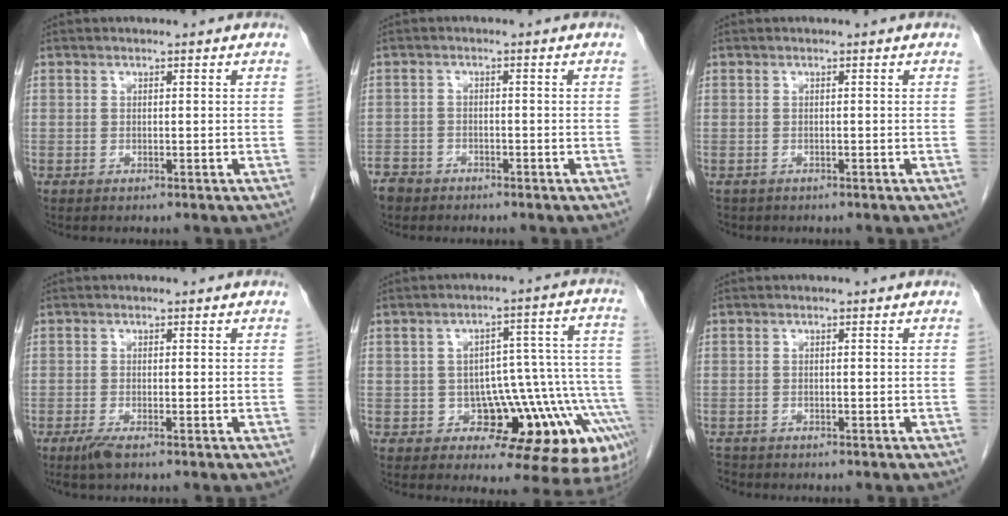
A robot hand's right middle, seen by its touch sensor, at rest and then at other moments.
{"total": 3.9, "force": [-3.3, 2.2, 0.1], "torque": [-0.006, 0.003, -0.064]}
{"total": 1.5, "force": [-1.2, 0.9, 0.2], "torque": [-0.009, -0.001, -0.014]}
{"total": 2.1, "force": [-1.5, 0.2, 1.5], "torque": [-0.036, -0.006, -0.030]}
{"total": 13.8, "force": [-6.4, 7.2, 9.9], "torque": [-0.057, 0.074, -0.077]}
{"total": 1.9, "force": [-1.8, 0.7, -0.1], "torque": [-0.002, -0.005, -0.031]}